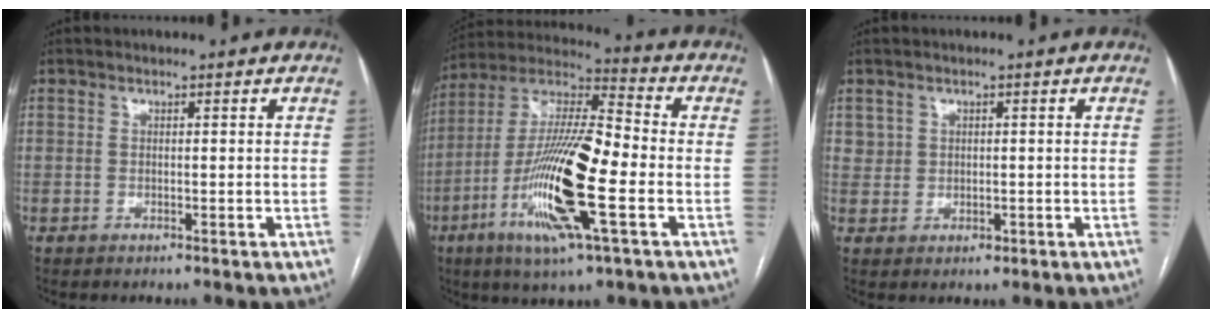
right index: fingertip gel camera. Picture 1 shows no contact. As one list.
[{"total": 19.3, "force": [-5.5, 2.3, 18.4], "torque": [-0.374, -0.012, -0.102]}, {"total": 2.3, "force": [0.7, 2.2, 0.3], "torque": [-0.002, 0.001, 0.016]}]